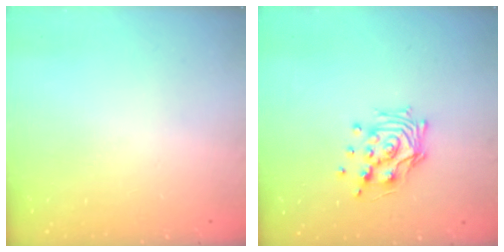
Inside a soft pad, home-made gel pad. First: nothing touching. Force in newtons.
{"total": 11.7, "press": 11.7, "slide": 0.9}